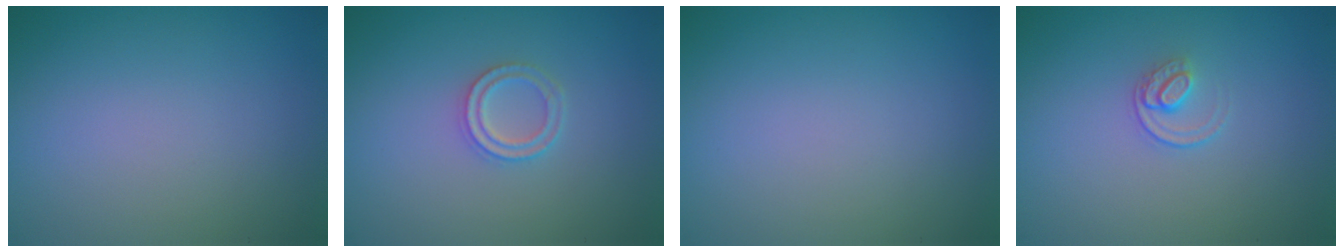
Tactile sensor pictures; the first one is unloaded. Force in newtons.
{"total": 2.0, "press": 1.9, "slide": 0.4}
{"total": 0.0}
{"total": 1.4, "press": 0.9, "slide": 1.0}